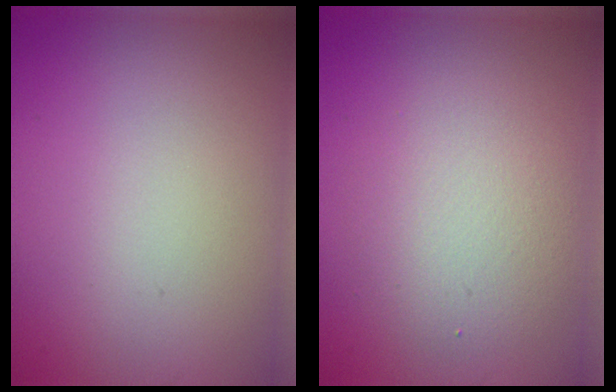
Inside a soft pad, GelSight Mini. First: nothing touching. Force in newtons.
{"total": 4.0, "press": 4.0, "slide": 0.3}